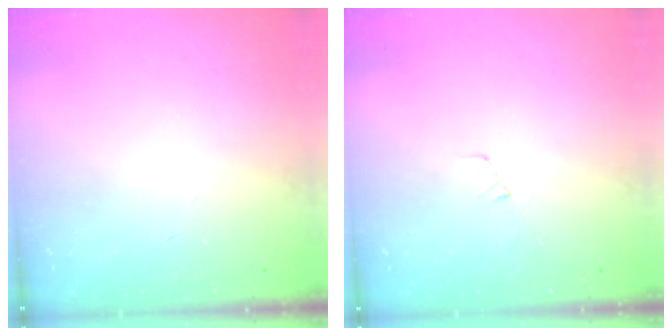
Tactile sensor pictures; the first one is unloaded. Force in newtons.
{"total": 3.8, "press": 3.8, "slide": 0.3}